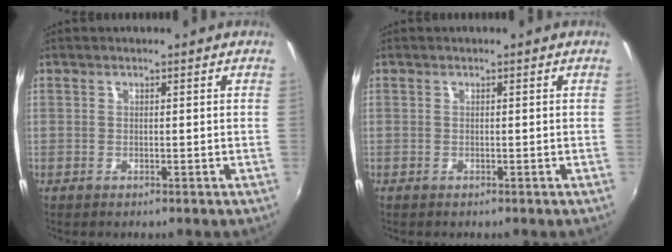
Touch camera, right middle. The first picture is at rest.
{"total": 0.0}